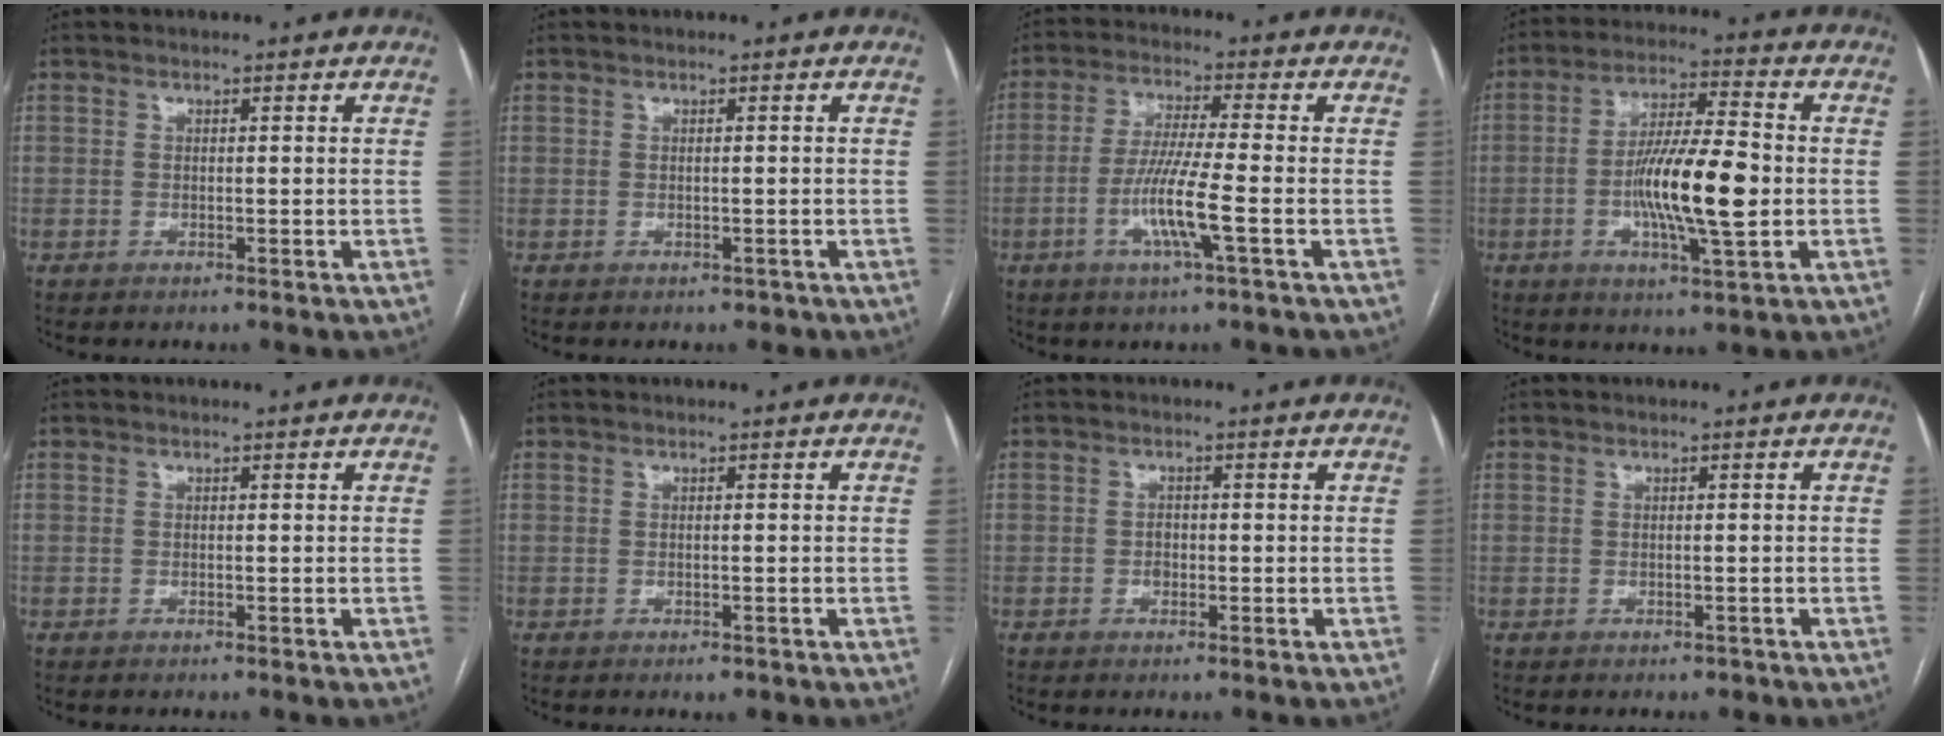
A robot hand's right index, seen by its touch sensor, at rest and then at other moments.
{"total": 1.1, "force": [-0.4, 1.0, 0.2], "torque": [0.000, 0.004, -0.002]}
{"total": 8.6, "force": [-2.7, -0.5, 8.1], "torque": [-0.158, -0.010, -0.054]}
{"total": 13.3, "force": [-2.0, 1.7, 13.0], "torque": [-0.238, -0.003, -0.036]}
{"total": 0.0}
{"total": 1.0, "force": [-0.4, 0.7, 0.5], "torque": [-0.005, 0.002, -0.001]}
{"total": 1.5, "force": [-0.4, 1.1, 0.9], "torque": [-0.013, 0.004, -0.003]}
{"total": 0.9, "force": [-0.4, 0.8, 0.1], "torque": [0.000, 0.004, -0.004]}